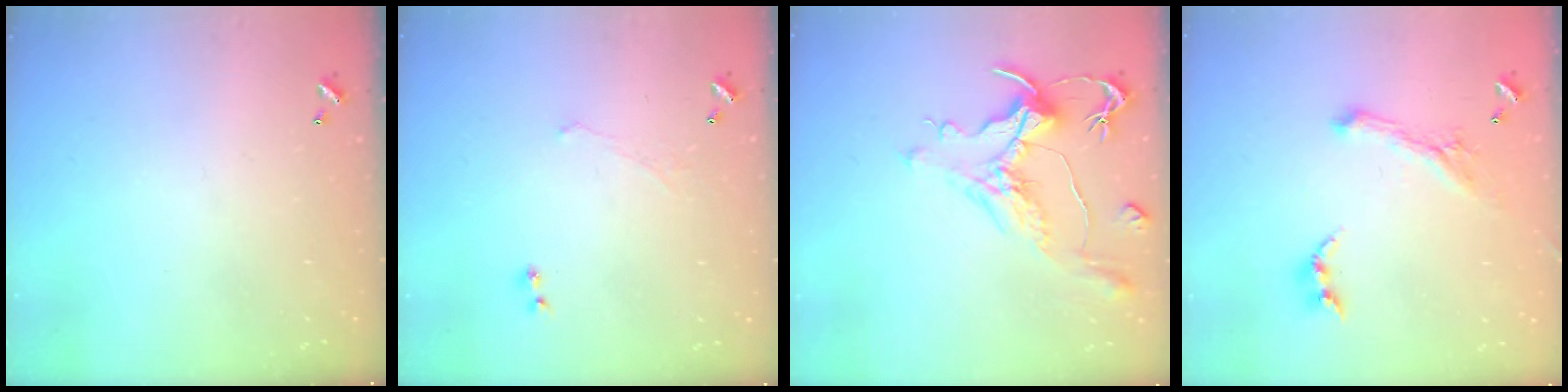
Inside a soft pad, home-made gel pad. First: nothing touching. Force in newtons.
{"total": 1.1, "press": 0.7, "slide": 0.9}
{"total": 1.1, "press": 0.2, "slide": 1.1}
{"total": 0.8, "press": 0.8, "slide": 0.2}